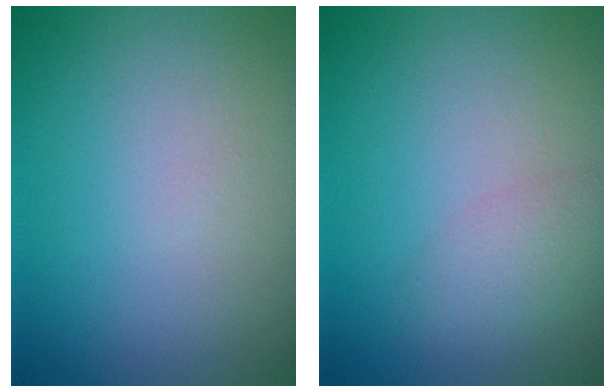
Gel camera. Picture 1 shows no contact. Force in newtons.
{"total": 2.1, "press": 2.1, "slide": 0.1}